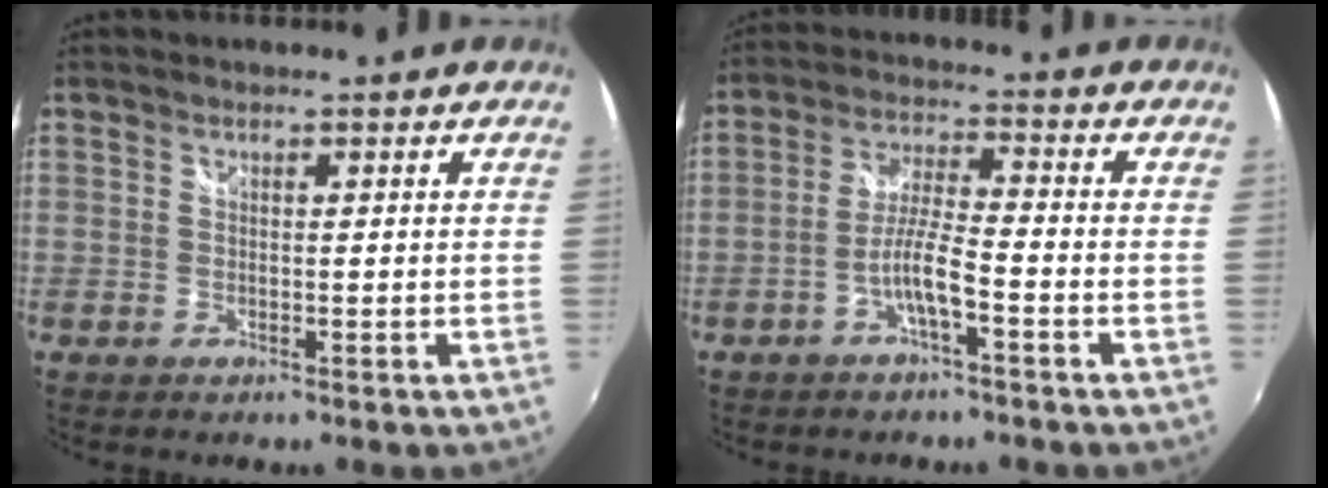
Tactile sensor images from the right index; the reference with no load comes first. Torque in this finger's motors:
{"motor_torque": [0.97, -0.34, 0.51, 0.14]}